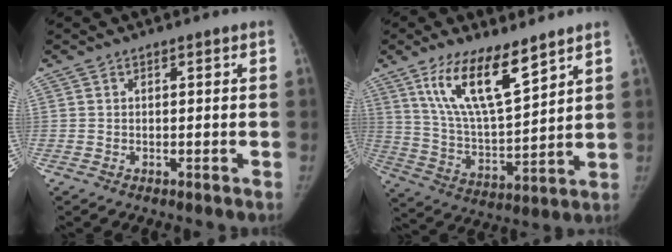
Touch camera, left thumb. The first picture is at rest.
{"total": 14.5, "force": [9.1, 4.3, 10.4], "torque": [-0.172, -0.051, 0.182]}